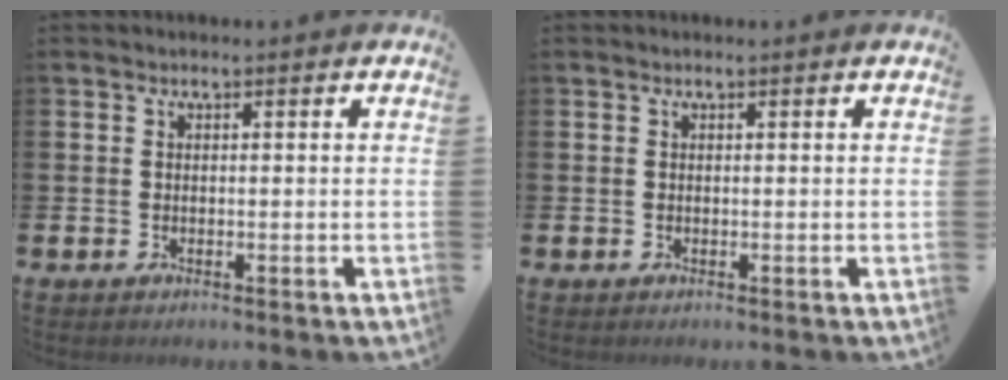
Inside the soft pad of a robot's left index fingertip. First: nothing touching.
{"total": 0.0}